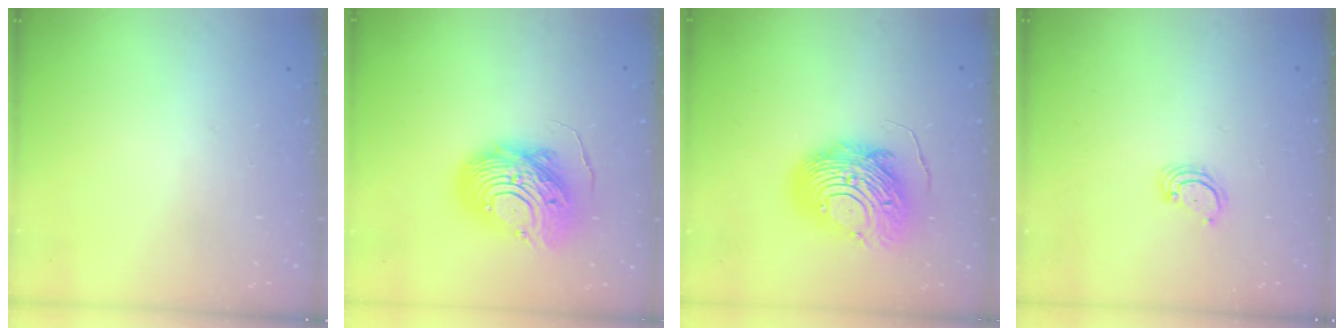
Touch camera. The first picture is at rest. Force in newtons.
{"total": 15.4, "press": 15.3, "slide": 1.4}
{"total": 14.7, "press": 14.7, "slide": 1.1}
{"total": 3.5, "press": 3.5, "slide": 0.3}